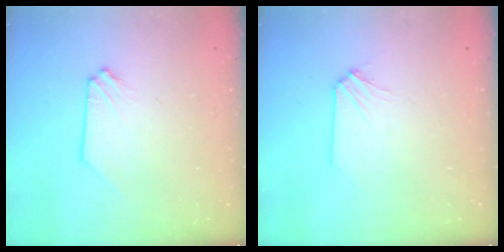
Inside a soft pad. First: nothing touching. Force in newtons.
{"total": 0.6, "press": 0.6, "slide": 0.1}